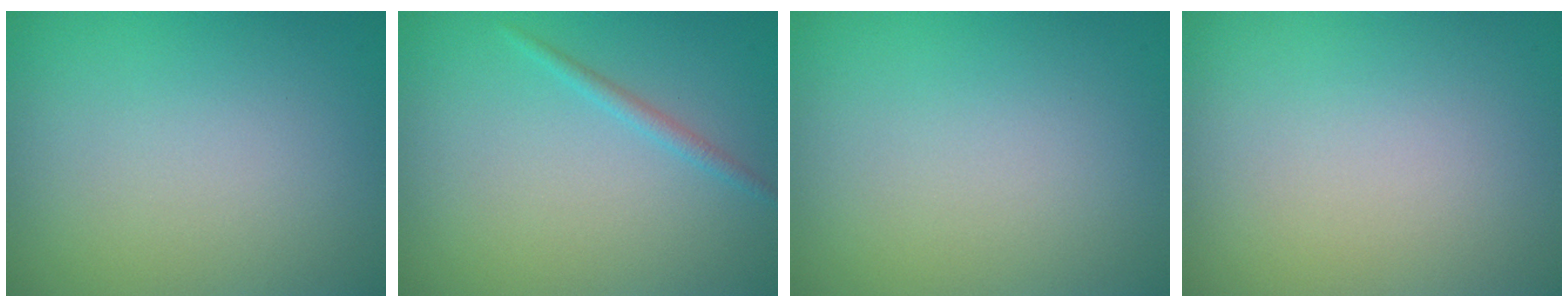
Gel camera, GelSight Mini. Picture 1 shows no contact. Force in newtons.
{"total": 1.0, "press": 1.0, "slide": 0.1}
{"total": 0.0}
{"total": 0.0}